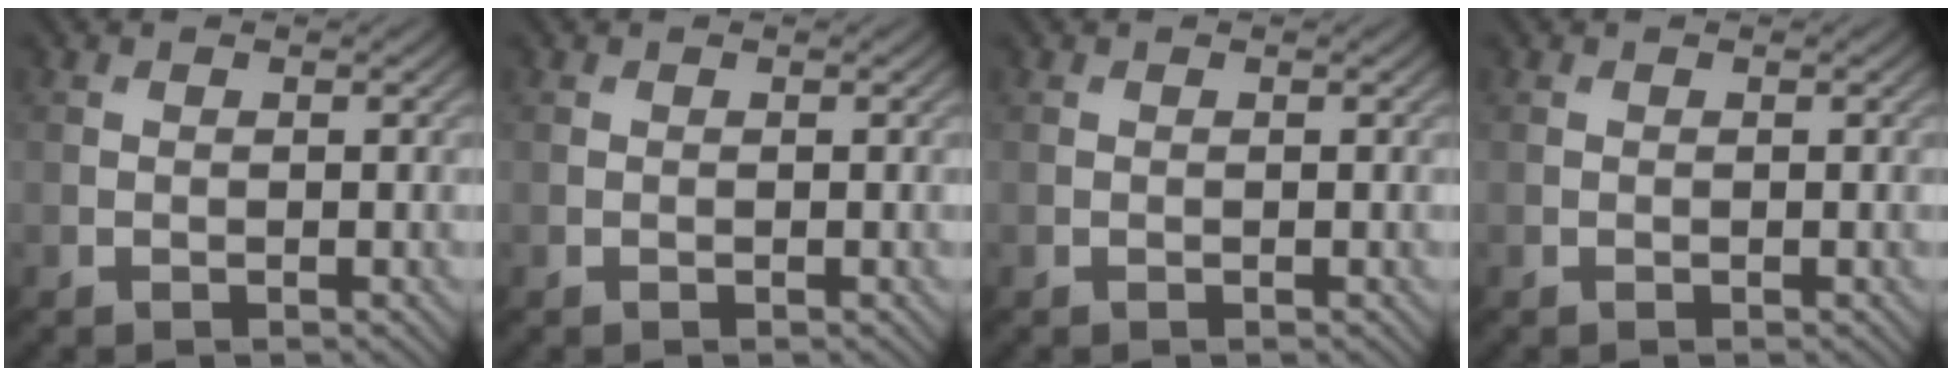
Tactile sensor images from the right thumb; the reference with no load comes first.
{"total": 0.0}
{"total": 0.0}
{"total": 0.0}